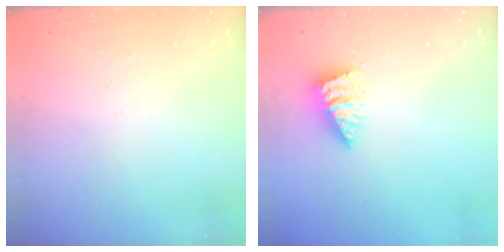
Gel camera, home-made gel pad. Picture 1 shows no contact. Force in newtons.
{"total": 2.6, "press": 2.6, "slide": 0.3}